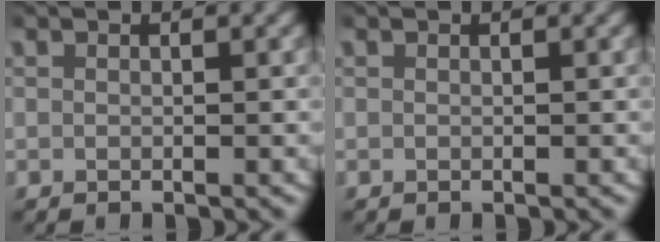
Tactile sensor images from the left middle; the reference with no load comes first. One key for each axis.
{"total": 0.0}